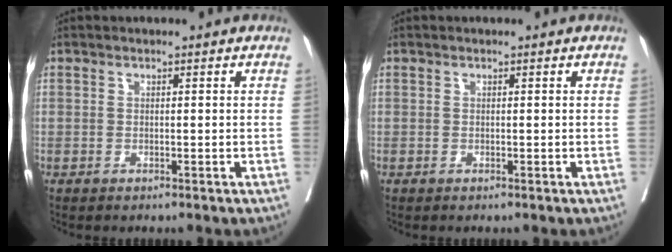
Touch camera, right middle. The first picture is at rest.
{"total": 0.0}